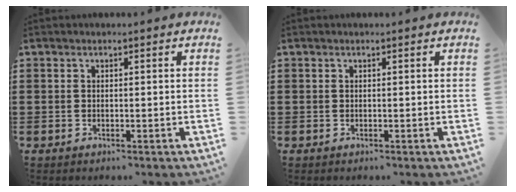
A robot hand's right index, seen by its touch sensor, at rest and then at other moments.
{"total": 0.0}